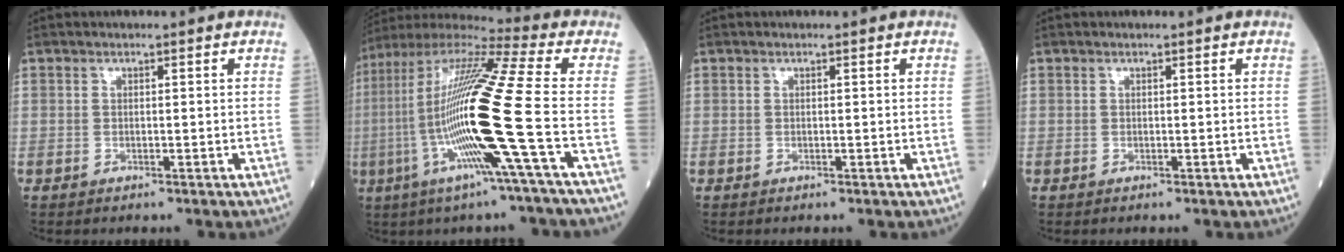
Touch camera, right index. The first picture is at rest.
{"total": 20.3, "force": [-4.4, -1.7, 19.8], "torque": [-0.402, -0.015, -0.104]}
{"total": 0.0}
{"total": 0.0}